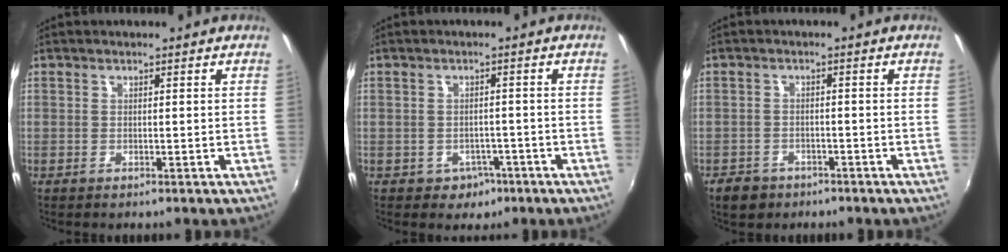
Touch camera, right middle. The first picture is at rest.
{"total": 4.1, "force": [-2.1, 3.4, 1.0], "torque": [-0.030, 0.003, -0.022]}
{"total": 4.6, "force": [-3.1, 3.1, 1.4], "torque": [-0.045, -0.003, -0.048]}